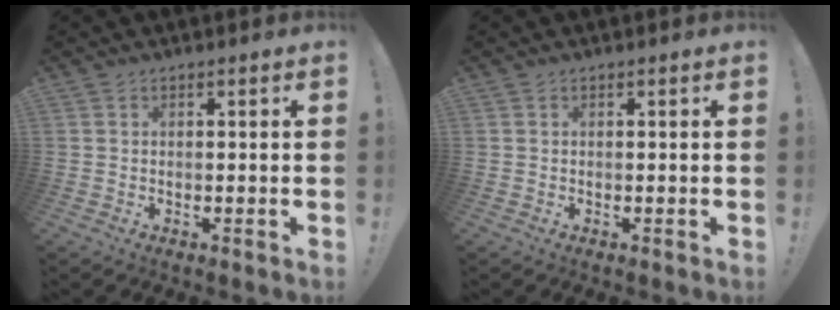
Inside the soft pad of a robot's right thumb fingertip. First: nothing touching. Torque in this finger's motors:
{"motor_torque": [0.00, 0.00, 0.00, 0.00, 0.00]}